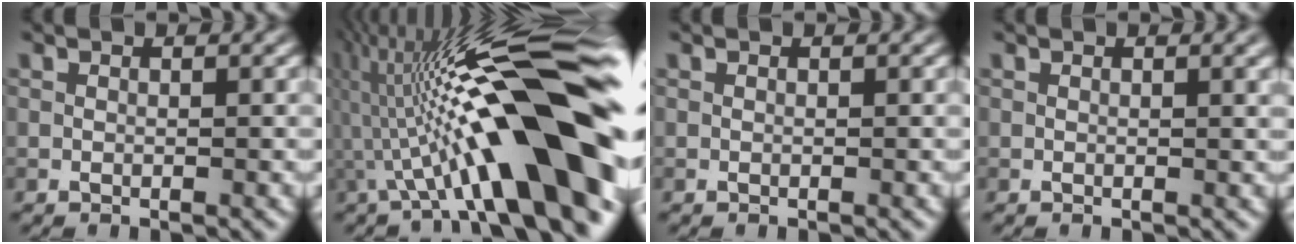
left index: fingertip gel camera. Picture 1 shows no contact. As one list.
[{"total": 16.1, "force": [-2.5, 3.1, 15.6], "torque": [-0.219, 0.043, -0.042]}, {"total": 0.0}, {"total": 1.5, "force": [0.7, 0.6, 1.2], "torque": [-0.007, 0.003, 0.004]}]